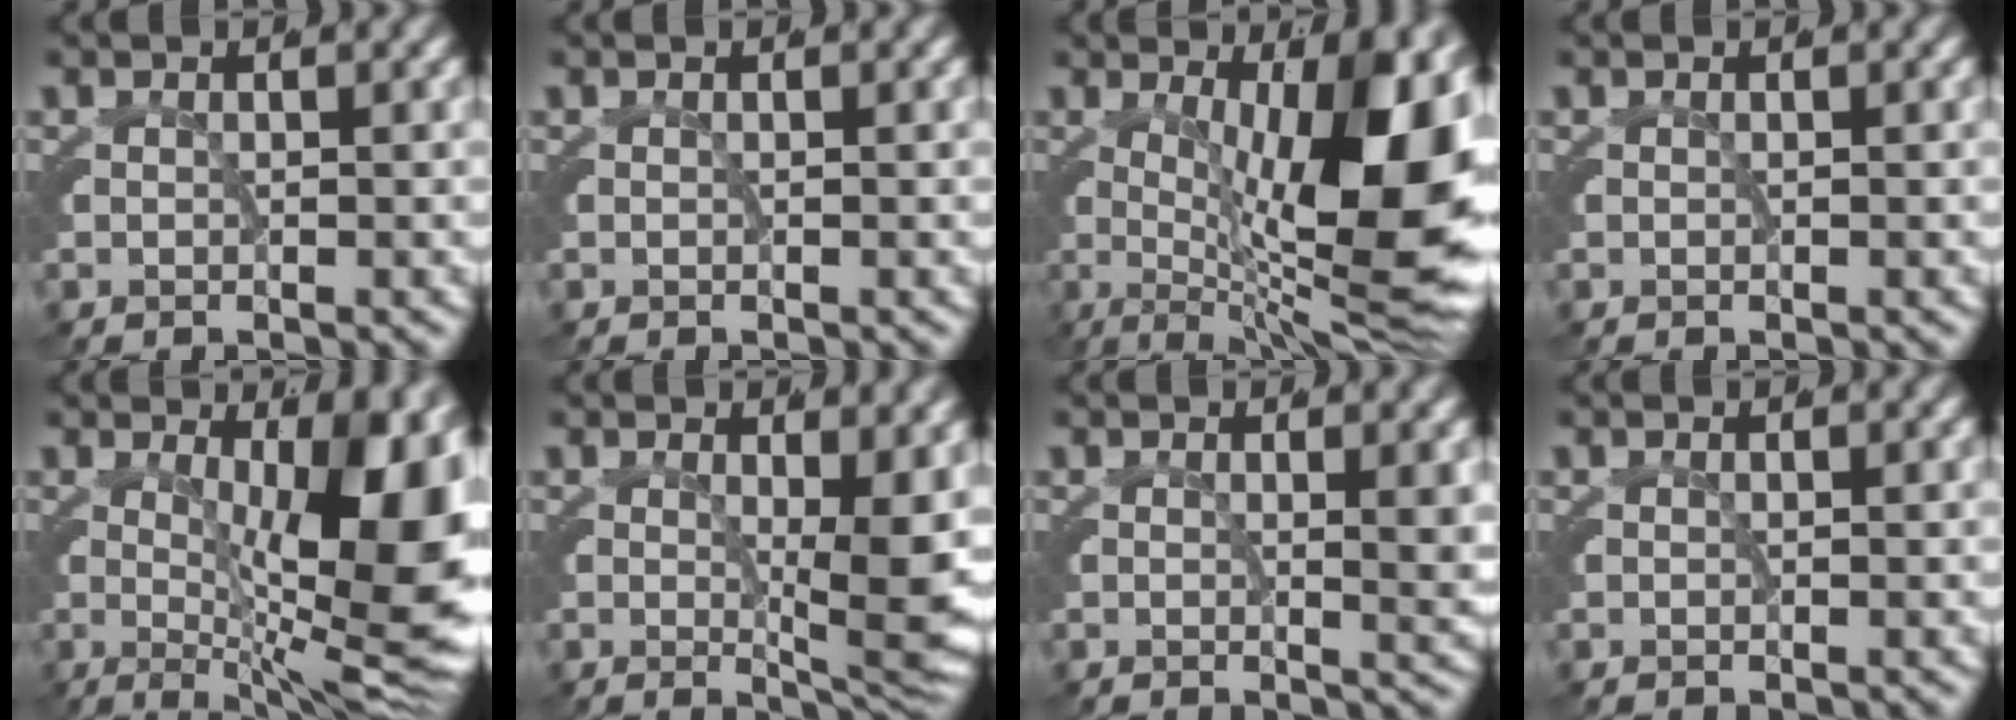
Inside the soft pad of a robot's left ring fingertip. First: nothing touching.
{"total": 0.0}
{"total": 15.5, "force": [-0.3, 6.0, 14.3], "torque": [-0.163, -0.022, 0.010]}
{"total": 0.0}
{"total": 13.2, "force": [0.3, 5.0, 12.2], "torque": [-0.117, -0.019, 0.014]}
{"total": 4.8, "force": [0.5, 0.9, 4.7], "torque": [-0.057, -0.019, 0.011]}
{"total": 1.6, "force": [0.4, 0.0, 1.6], "torque": [-0.015, -0.012, 0.005]}
{"total": 0.0}